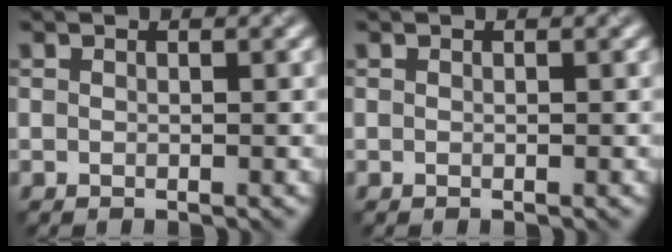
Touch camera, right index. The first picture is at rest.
{"total": 0.0}